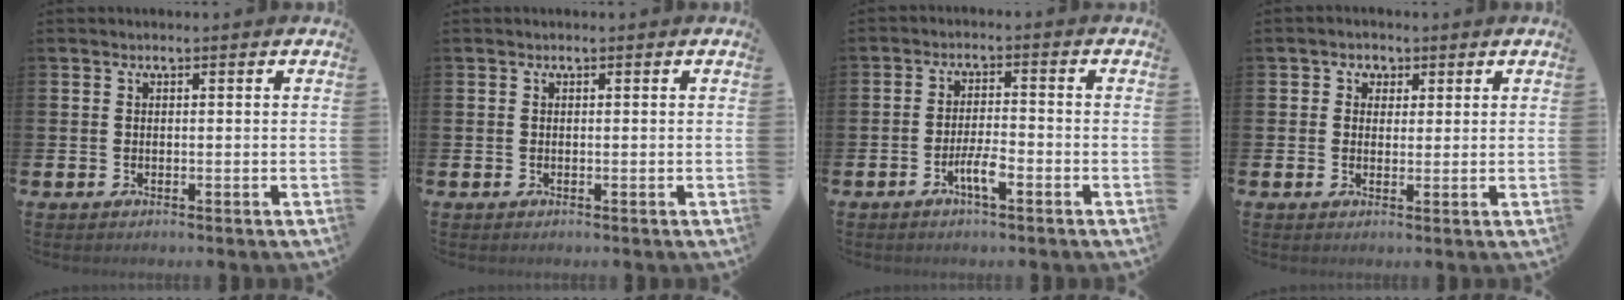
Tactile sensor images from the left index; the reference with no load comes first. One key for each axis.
{"total": 0.0}
{"total": 3.7, "fx": -1.9, "fy": 0.9, "fz": 3.0, "tx": -0.059, "ty": 0.004, "tz": -0.036}
{"total": 2.3, "fx": 1.0, "fy": 2.0, "fz": 0.1, "tx": 0.005, "ty": 0.007, "tz": 0.012}